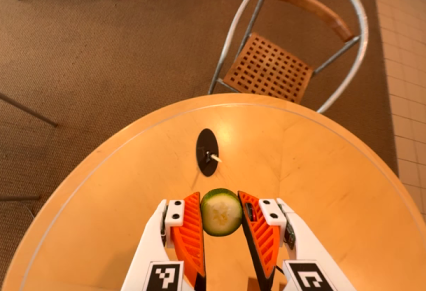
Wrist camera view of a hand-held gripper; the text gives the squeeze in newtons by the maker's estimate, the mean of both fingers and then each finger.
{"total": 7.0, "left": 7.1, "right": 6.8}